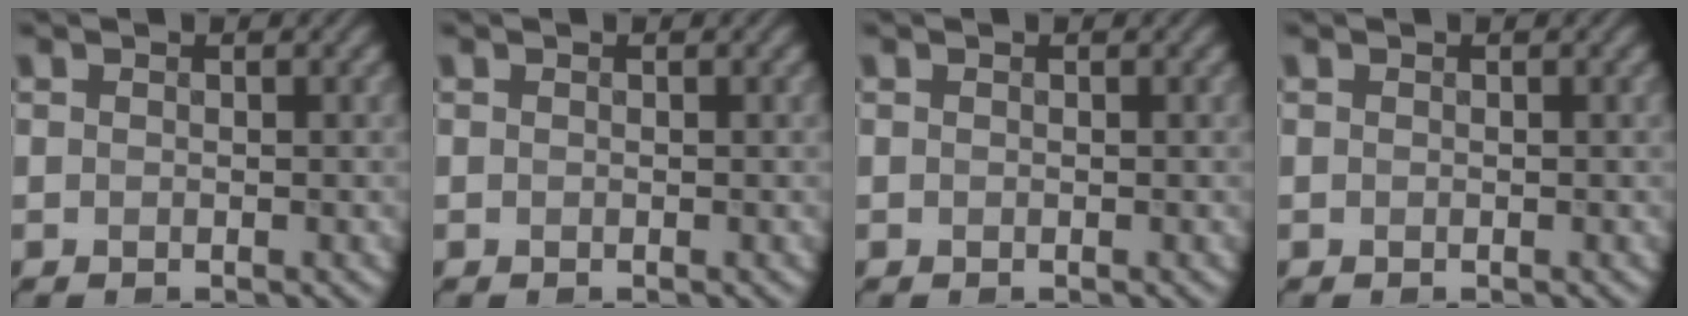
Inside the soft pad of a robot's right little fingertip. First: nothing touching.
{"total": 0.0}
{"total": 0.0}
{"total": 0.0}